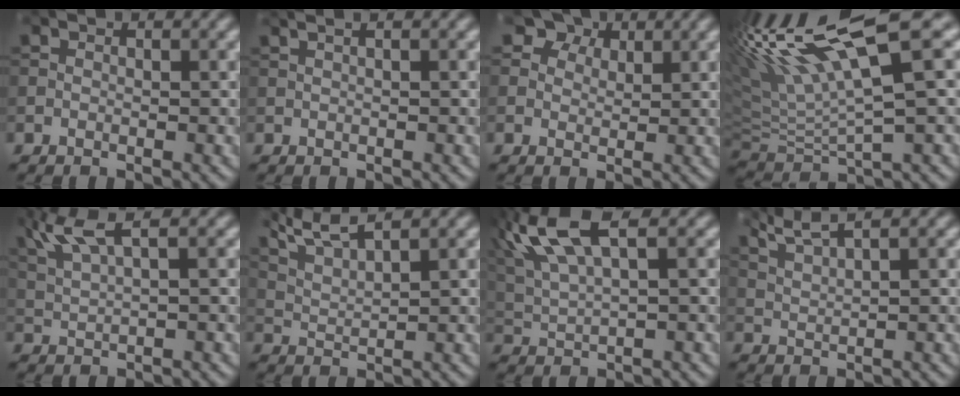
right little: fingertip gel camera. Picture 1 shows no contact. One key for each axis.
{"total": 3.8, "fx": 2.1, "fy": 1.8, "fz": 2.5, "tx": -0.022, "ty": 0.027, "tz": 0.003}
{"total": 4.1, "fx": 2.9, "fy": 2.5, "fz": 1.5, "tx": -0.035, "ty": -0.009, "tz": 0.046}
{"total": 13.3, "fx": 6.3, "fy": 2.6, "fz": 11.5, "tx": -0.212, "ty": 0.034, "tz": 0.116}
{"total": 4.6, "fx": 2.7, "fy": 0.9, "fz": 3.6, "tx": -0.084, "ty": 0.017, "tz": 0.061}
{"total": 5.3, "fx": 4.1, "fy": 1.1, "fz": 3.2, "tx": -0.066, "ty": 0.017, "tz": 0.070}
{"total": 8.0, "fx": 4.1, "fy": 2.5, "fz": 6.4, "tx": -0.146, "ty": 0.024, "tz": 0.079}
{"total": 3.9, "fx": 2.9, "fy": 0.6, "fz": 2.5, "tx": -0.051, "ty": 0.013, "tz": 0.057}